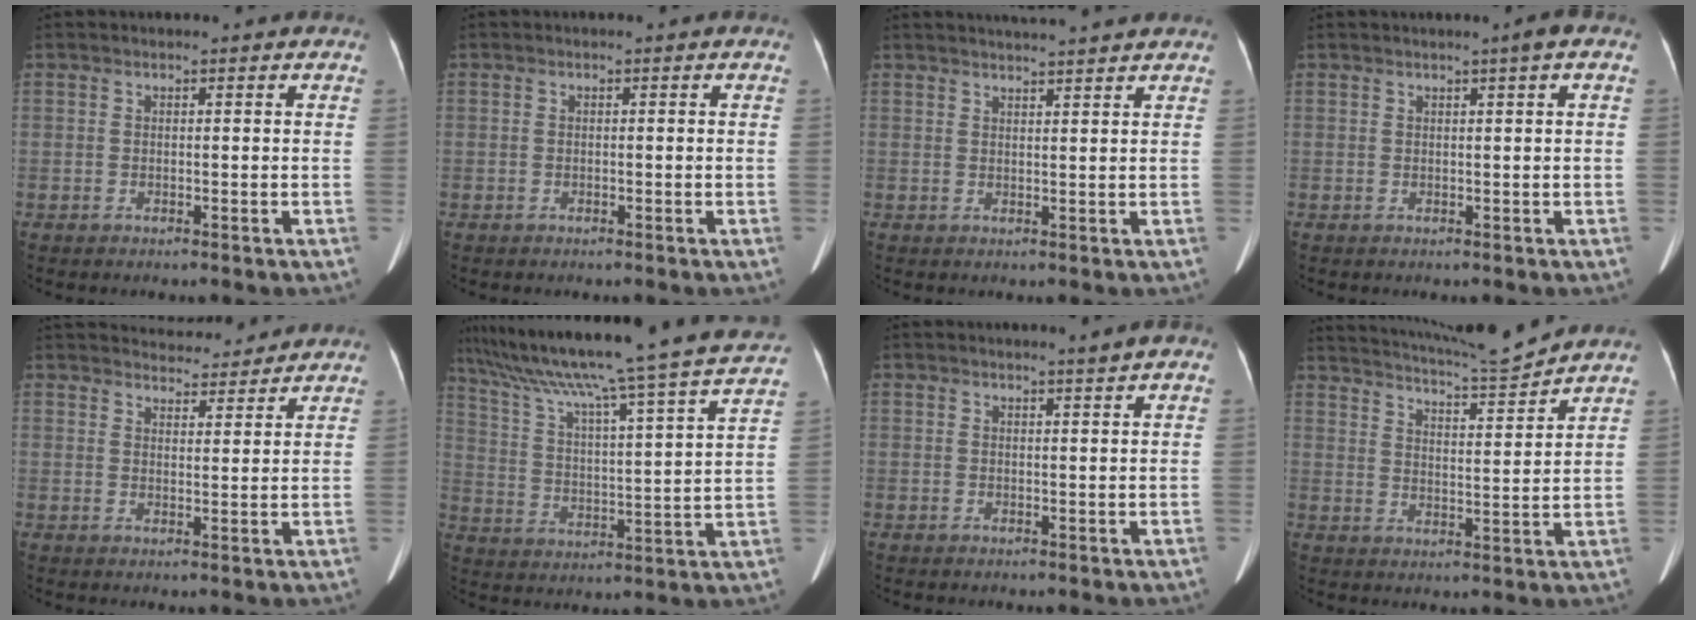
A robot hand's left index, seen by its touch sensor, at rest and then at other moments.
{"total": 0.0}
{"total": 6.1, "force": [5.8, -0.3, 2.0], "torque": [-0.033, 0.022, 0.074]}
{"total": 1.5, "force": [0.8, -0.2, 1.3], "torque": [-0.021, 0.001, 0.012]}
{"total": 9.3, "force": [9.0, 1.9, 1.6], "torque": [-0.016, 0.012, 0.122]}
{"total": 27.5, "force": [23.3, -1.2, 14.5], "torque": [-0.244, -0.027, 0.331]}
{"total": 1.3, "force": [1.0, -0.3, 0.8], "torque": [-0.011, -0.001, 0.017]}
{"total": 11.3, "force": [10.8, -1.6, 2.7], "torque": [-0.053, -0.021, 0.171]}